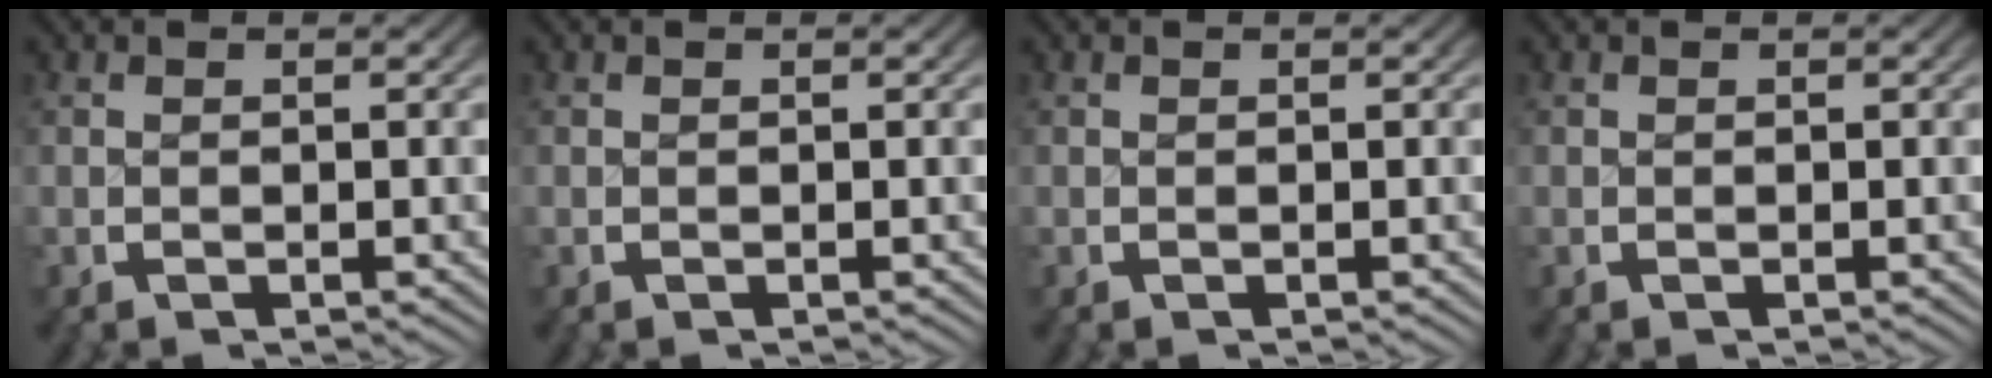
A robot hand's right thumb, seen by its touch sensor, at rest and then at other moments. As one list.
[{"total": 0.0}, {"total": 0.0}, {"total": 0.0}]